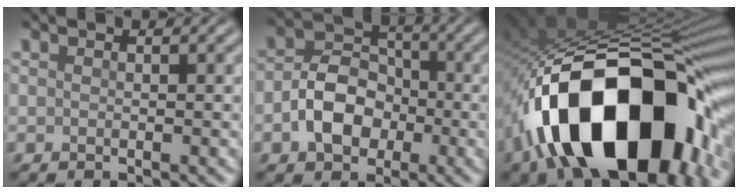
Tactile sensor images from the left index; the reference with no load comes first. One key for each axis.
{"total": 5.3, "fx": -1.4, "fy": 4.0, "fz": 3.1, "tx": -0.052, "ty": 0.005, "tz": -0.030}
{"total": 19.5, "fx": -7.5, "fy": 11.0, "fz": 14.3, "tx": -0.237, "ty": -0.012, "tz": -0.114}